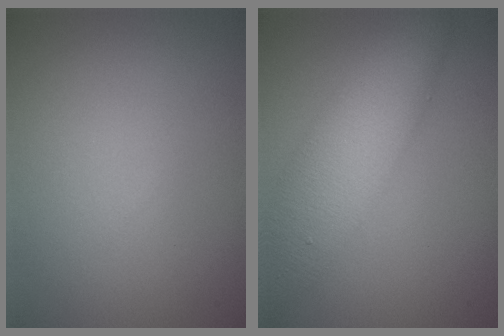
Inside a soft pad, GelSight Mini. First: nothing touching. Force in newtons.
{"total": 8.1, "press": 8.1, "slide": 0.3}